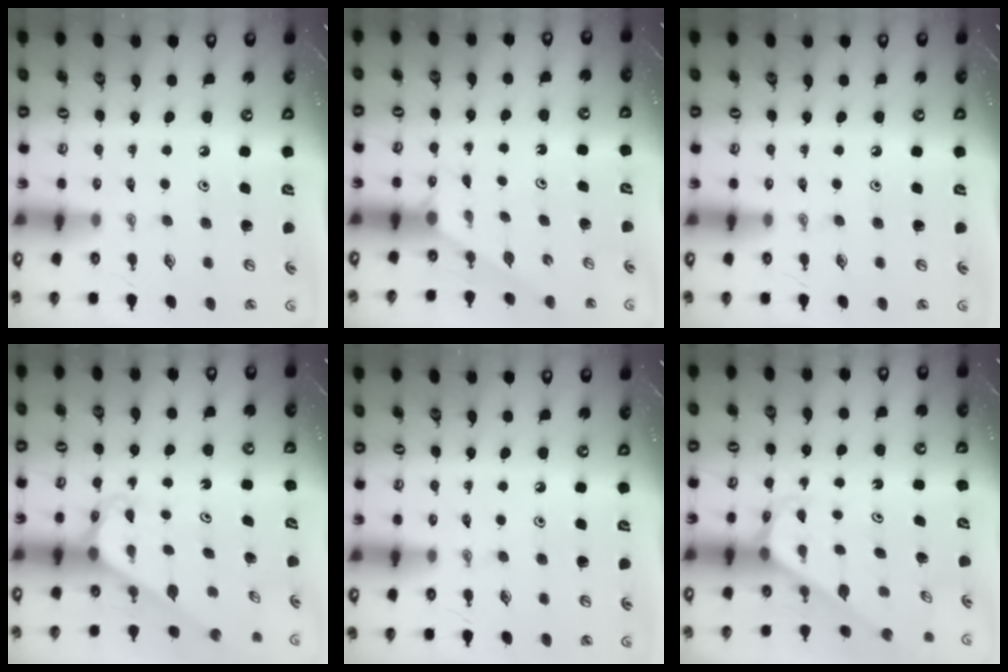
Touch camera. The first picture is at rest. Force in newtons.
{"total": 2.1, "press": 2.1, "slide": 0.3}
{"total": 0.0}
{"total": 2.6, "press": 2.6, "slide": 0.2}
{"total": 0.0}
{"total": 3.6, "press": 3.6, "slide": 0.3}